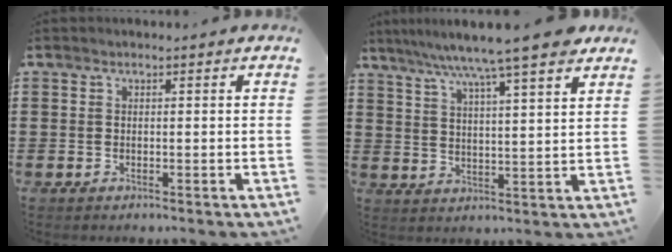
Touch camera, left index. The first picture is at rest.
{"total": 8.5, "force": [7.0, -0.5, 4.7], "torque": [-0.106, -0.031, 0.116]}